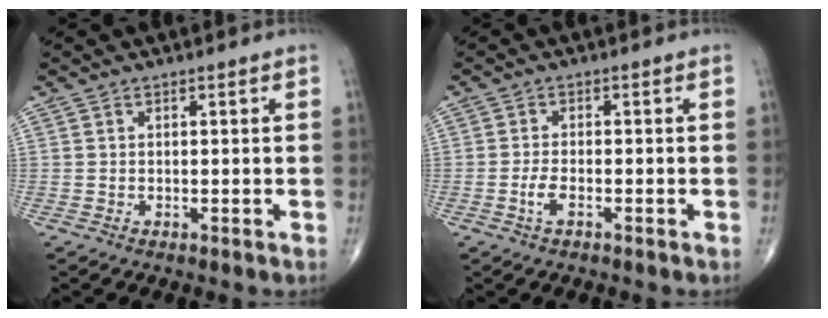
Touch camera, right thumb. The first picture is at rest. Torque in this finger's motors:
{"motor_torque": [-0.53, 0.25, -0.03, 0.20, 0.09]}